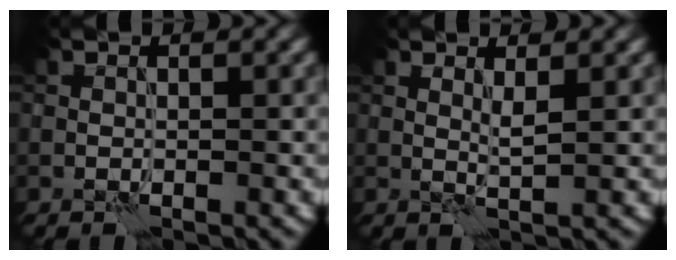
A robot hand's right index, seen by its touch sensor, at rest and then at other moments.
{"total": 1.1, "force": [0.5, -0.1, 1.0], "torque": [-0.019, -0.006, 0.008]}